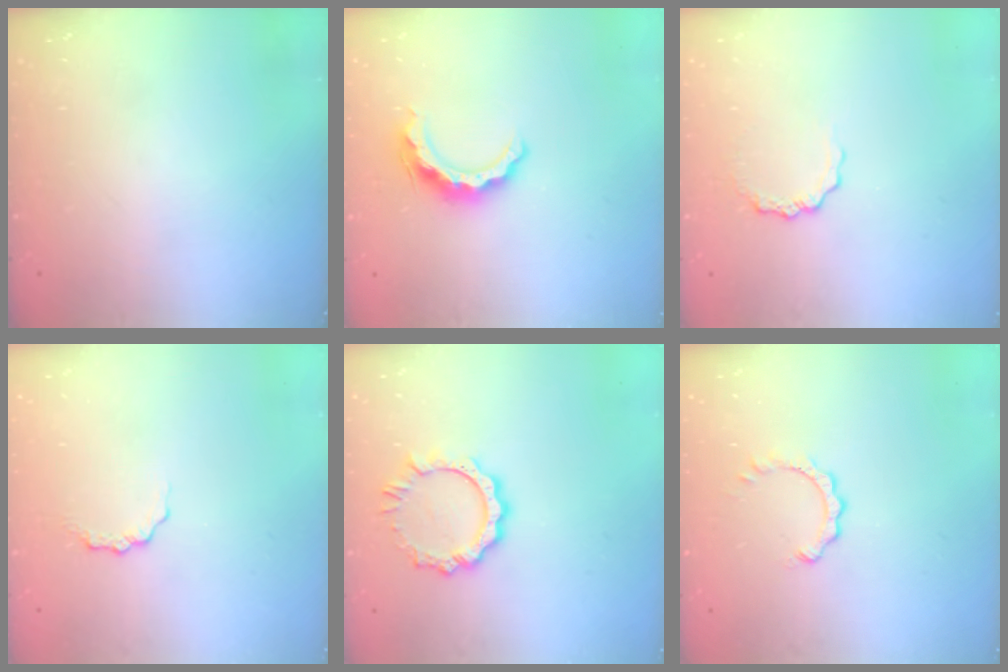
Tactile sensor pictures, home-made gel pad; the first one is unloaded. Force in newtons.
{"total": 10.0, "press": 9.9, "slide": 1.4}
{"total": 4.2, "press": 4.1, "slide": 0.5}
{"total": 3.6, "press": 3.5, "slide": 0.5}
{"total": 7.7, "press": 7.7, "slide": 0.7}
{"total": 1.0, "press": 1.0, "slide": 0.2}